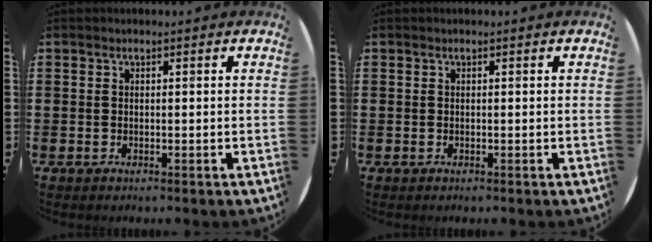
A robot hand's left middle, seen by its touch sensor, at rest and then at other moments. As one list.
[{"total": 0.0}]